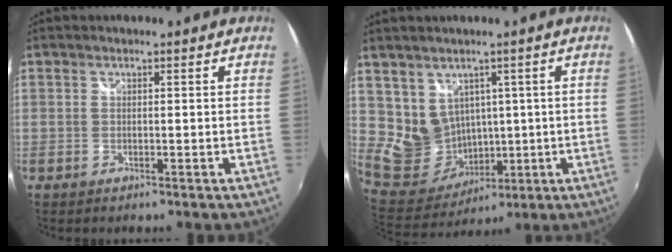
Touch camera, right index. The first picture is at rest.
{"total": 9.6, "force": [3.0, 8.6, 3.0], "torque": [-0.071, 0.001, 0.084]}